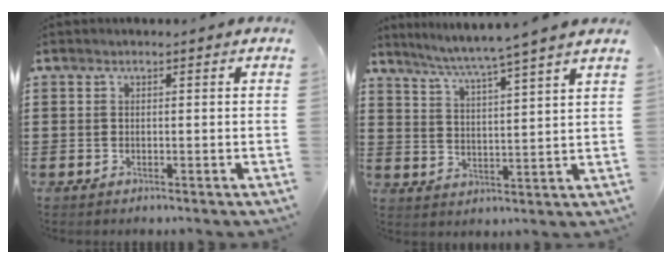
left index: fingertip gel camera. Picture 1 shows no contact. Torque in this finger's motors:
{"motor_torque": [1.36, -0.77, 0.40, 0.15]}